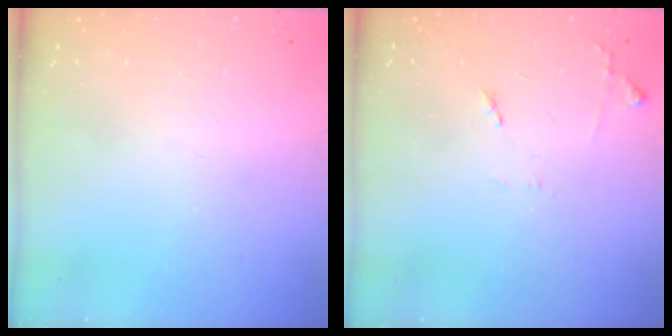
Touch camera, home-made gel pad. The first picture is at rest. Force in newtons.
{"total": 6.8, "press": 6.8, "slide": 0.9}